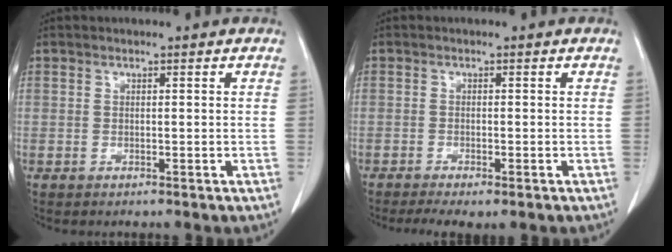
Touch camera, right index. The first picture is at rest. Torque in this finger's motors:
{"motor_torque": [0.49, -0.50, 0.18, 0.06]}